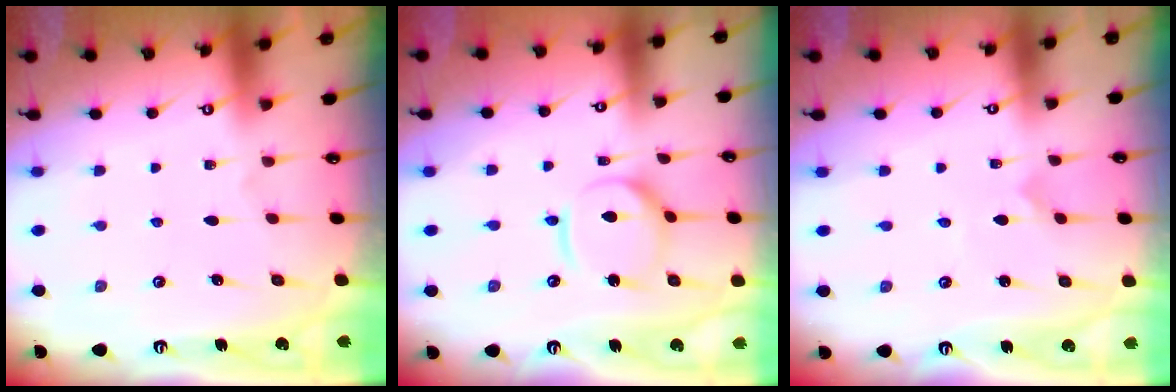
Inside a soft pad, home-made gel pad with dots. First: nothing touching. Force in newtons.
{"total": 9.3, "press": 9.3, "slide": 1.0}
{"total": 0.0}